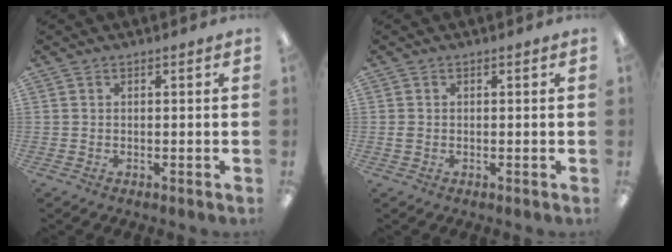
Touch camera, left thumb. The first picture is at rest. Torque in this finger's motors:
{"motor_torque": [-0.06, 0.04, 0.03, -0.04, 0.00]}